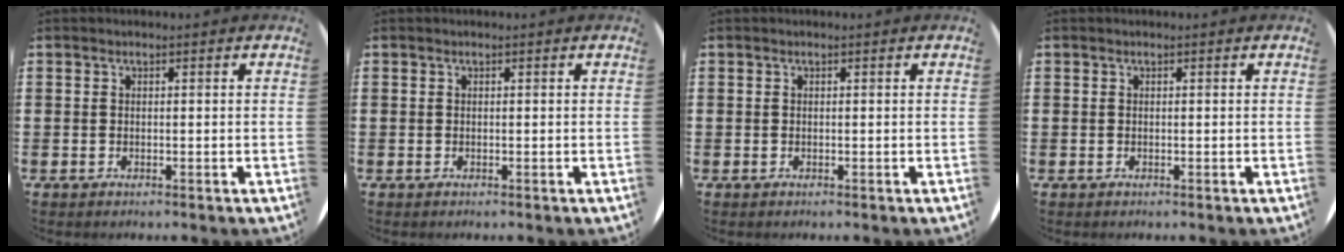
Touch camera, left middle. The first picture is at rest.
{"total": 0.0}
{"total": 0.0}
{"total": 0.0}